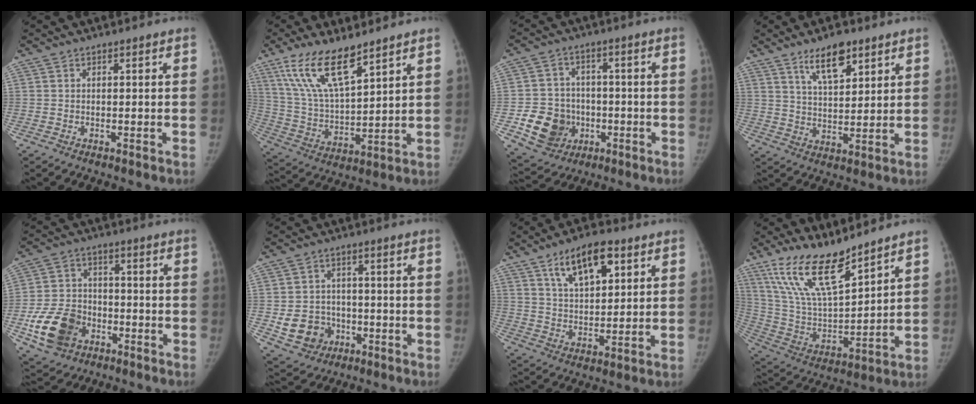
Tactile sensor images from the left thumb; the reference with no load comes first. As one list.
[{"total": 14.3, "force": [9.5, 4.5, 9.6], "torque": [-0.169, -0.042, 0.197]}, {"total": 11.9, "force": [-3.4, 10.3, 5.0], "torque": [-0.056, 0.014, -0.046]}, {"total": 8.7, "force": [5.6, 3.6, 5.7], "torque": [-0.077, -0.034, 0.099]}, {"total": 13.2, "force": [-5.3, 9.9, 7.0], "torque": [-0.118, 0.021, -0.093]}, {"total": 9.0, "force": [-2.6, 7.9, 3.4], "torque": [-0.035, 0.019, -0.032]}, {"total": 11.5, "force": [5.8, 5.5, 8.3], "torque": [-0.114, -0.021, 0.102]}, {"total": 16.6, "force": [12.2, 4.8, 10.1], "torque": [-0.169, -0.065, 0.248]}]